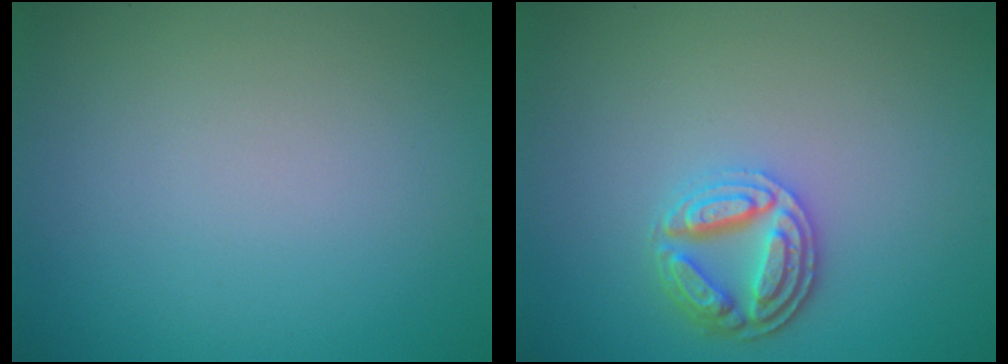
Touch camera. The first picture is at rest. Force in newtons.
{"total": 3.7, "press": 3.3, "slide": 1.7}